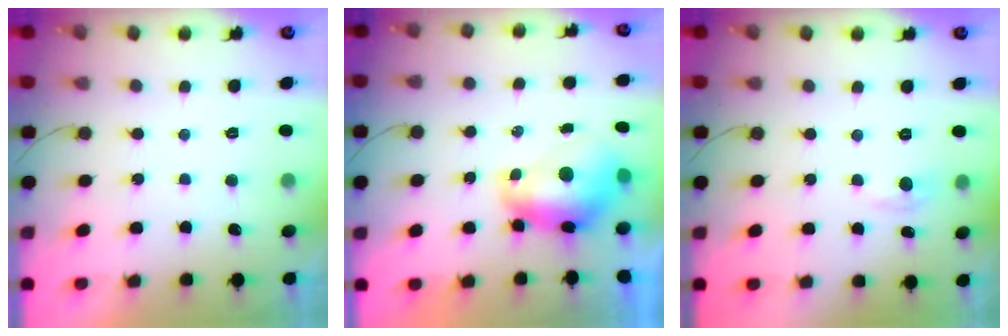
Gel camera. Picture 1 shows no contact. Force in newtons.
{"total": 8.7, "press": 8.7, "slide": 0.6}
{"total": 4.0, "press": 3.9, "slide": 0.6}